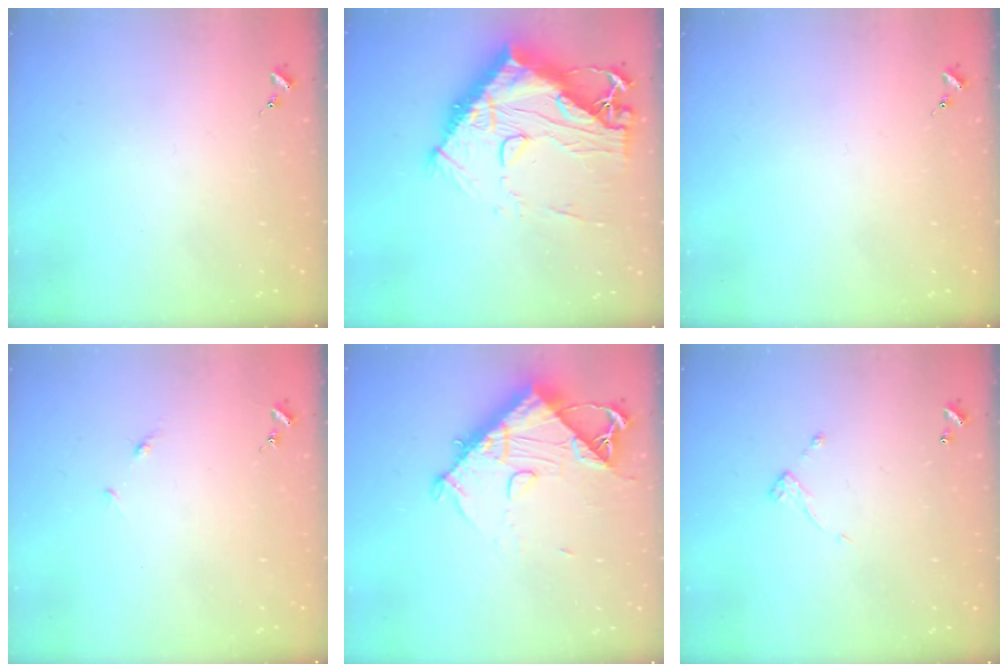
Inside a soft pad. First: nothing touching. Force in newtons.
{"total": 23.2, "press": 23.1, "slide": 2.2}
{"total": 0.0}
{"total": 3.4, "press": 3.4, "slide": 0.4}
{"total": 12.5, "press": 12.5, "slide": 1.3}
{"total": 4.5, "press": 4.5, "slide": 0.5}